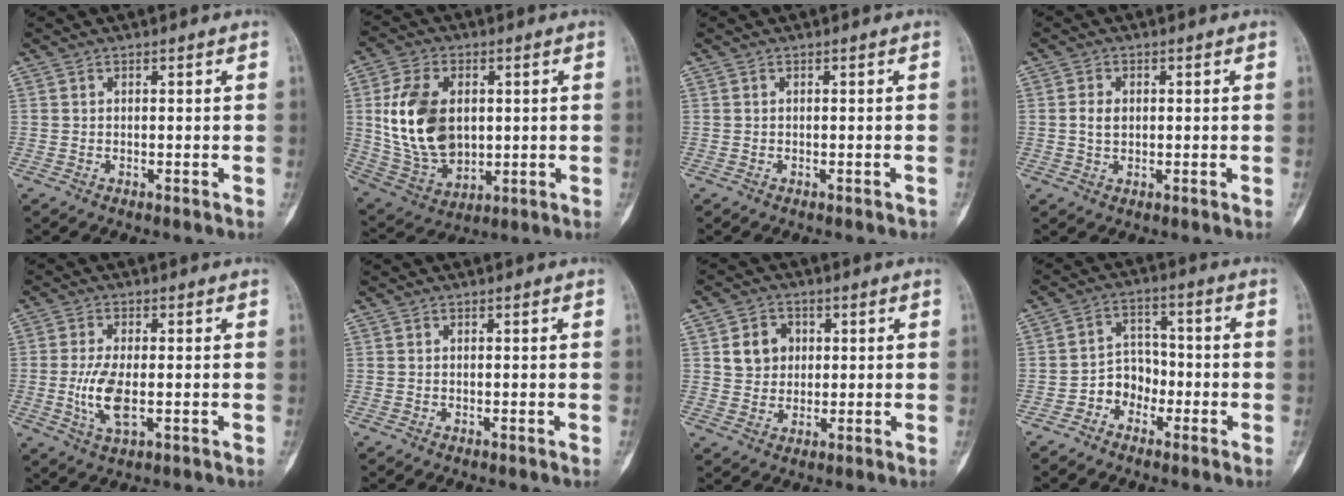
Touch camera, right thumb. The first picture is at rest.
{"total": 16.5, "force": [2.0, 10.9, 12.1], "torque": [-0.215, -0.008, 0.052]}
{"total": 0.6, "force": [-0.5, 0.2, 0.2], "torque": [-0.004, 0.004, -0.004]}
{"total": 2.8, "force": [0.2, 2.0, 1.9], "torque": [-0.031, 0.003, 0.004]}
{"total": 7.3, "force": [-1.1, 3.0, 6.6], "torque": [-0.143, -0.009, -0.018]}
{"total": 0.0}
{"total": 6.3, "force": [1.6, 5.5, 2.7], "torque": [-0.017, -0.003, 0.027]}
{"total": 6.0, "force": [-2.8, 4.8, 2.2], "torque": [-0.003, 0.033, -0.059]}